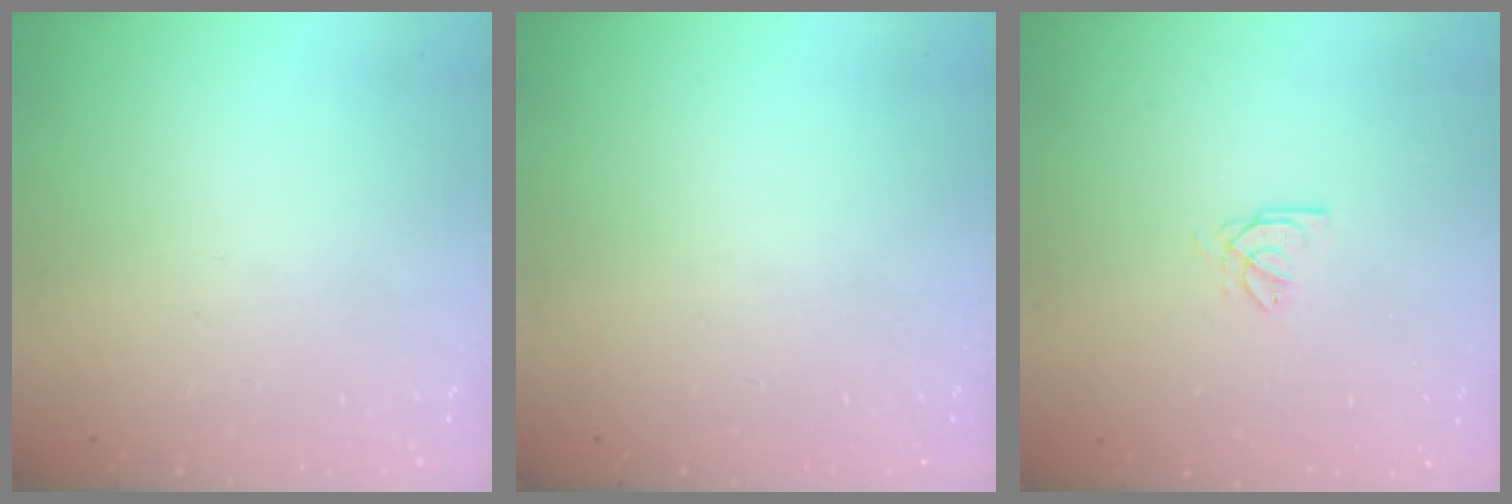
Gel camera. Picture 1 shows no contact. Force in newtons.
{"total": 0.0}
{"total": 2.7, "press": 2.7, "slide": 0.4}